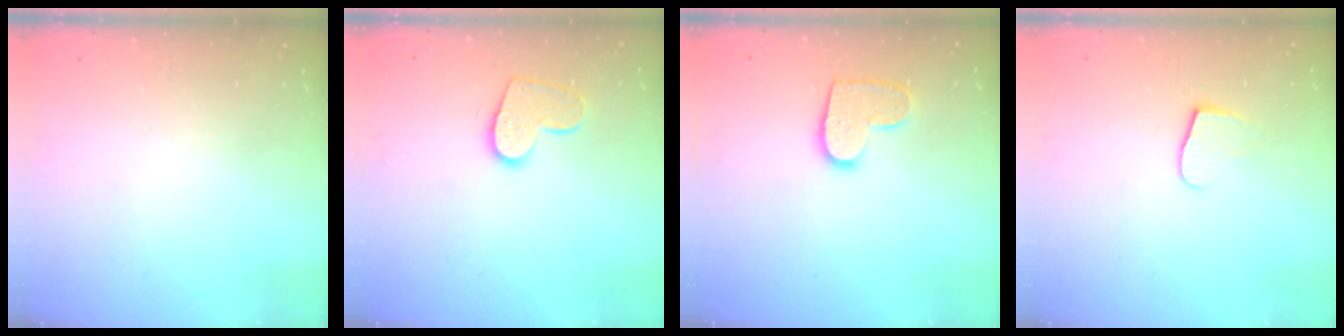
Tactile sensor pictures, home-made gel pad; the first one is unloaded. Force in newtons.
{"total": 10.6, "press": 10.5, "slide": 0.8}
{"total": 9.9, "press": 9.9, "slide": 0.4}
{"total": 5.4, "press": 5.4, "slide": 0.5}